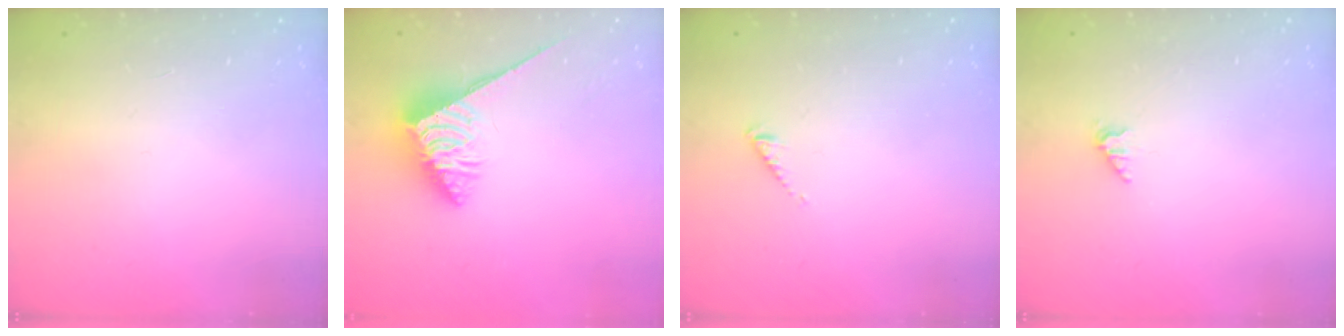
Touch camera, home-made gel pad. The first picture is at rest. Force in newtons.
{"total": 6.0, "press": 6.0, "slide": 0.1}
{"total": 0.8, "press": 0.8, "slide": 0.1}
{"total": 1.0, "press": 1.0, "slide": 0.2}